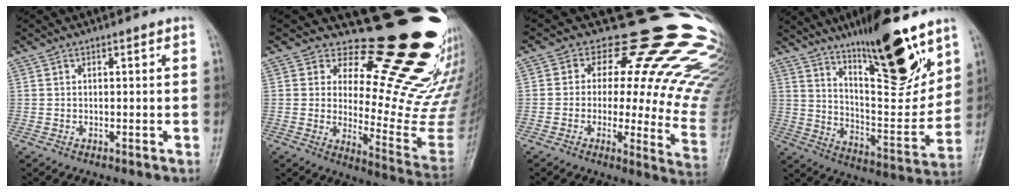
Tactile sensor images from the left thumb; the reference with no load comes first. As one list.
[{"total": 27.5, "force": [19.7, 9.7, 16.5], "torque": [-0.179, -0.159, 0.255]}, {"total": 22.9, "force": [16.7, 8.8, 13.0], "torque": [-0.122, -0.115, 0.177]}, {"total": 21.0, "force": [13.6, 5.3, 15.0], "torque": [-0.196, -0.082, 0.226]}]